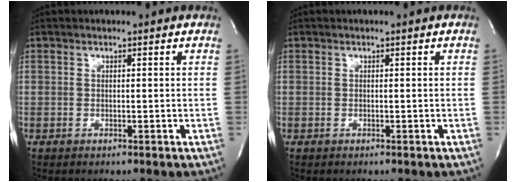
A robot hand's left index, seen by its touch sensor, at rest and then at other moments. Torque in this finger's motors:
{"motor_torque": [0.00, 0.00, 0.00, 0.00]}